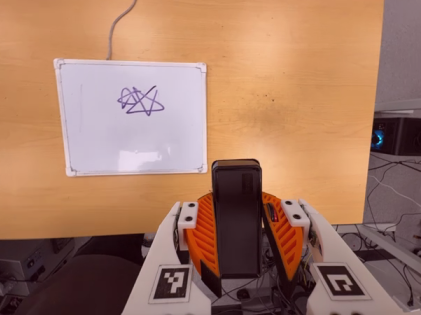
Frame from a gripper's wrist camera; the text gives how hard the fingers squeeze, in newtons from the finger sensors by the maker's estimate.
{"total": 5.4, "left": 4.7, "right": 6.1}